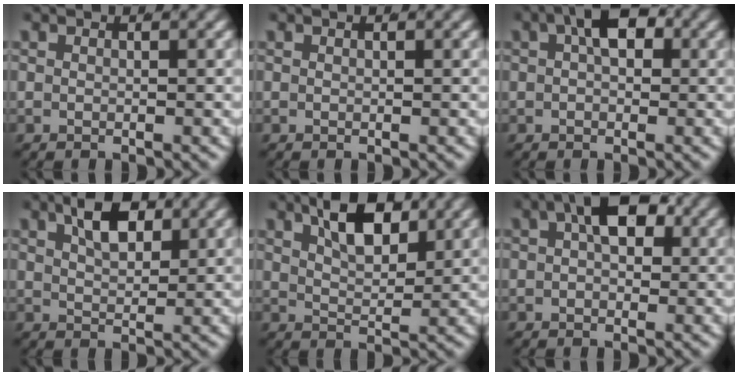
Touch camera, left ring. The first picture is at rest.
{"total": 0.0}
{"total": 3.8, "force": [1.3, 1.7, 3.2], "torque": [-0.042, 0.000, 0.022]}
{"total": 4.3, "force": [2.4, 1.7, 3.2], "torque": [-0.050, -0.007, 0.046]}
{"total": 5.4, "force": [3.2, 2.1, 3.8], "torque": [-0.060, -0.009, 0.058]}
{"total": 4.4, "force": [1.5, 2.0, 3.6], "torque": [-0.049, 0.001, 0.025]}